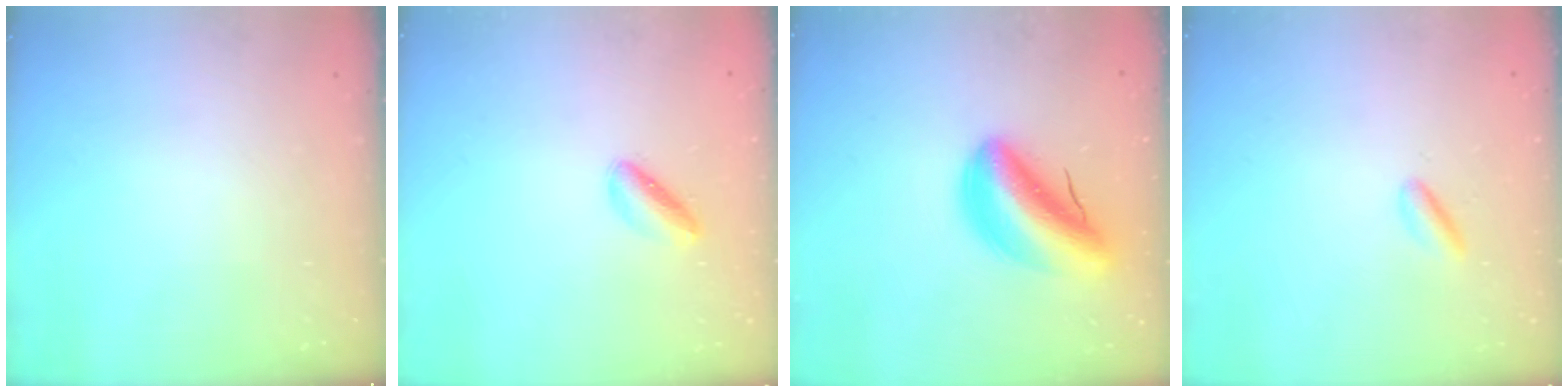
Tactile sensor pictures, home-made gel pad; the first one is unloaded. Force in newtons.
{"total": 2.9, "press": 2.8, "slide": 0.5}
{"total": 12.0, "press": 11.5, "slide": 3.7}
{"total": 2.2, "press": 2.2, "slide": 0.3}